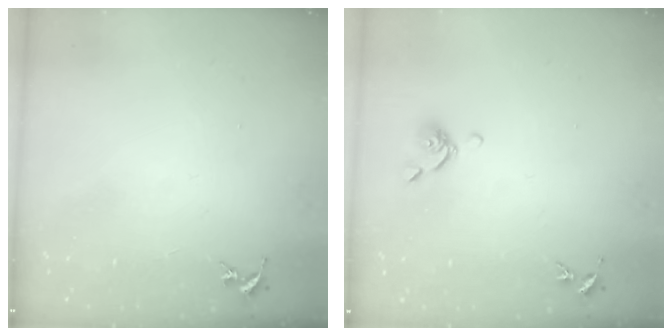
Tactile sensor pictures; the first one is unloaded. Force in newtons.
{"total": 6.8, "press": 6.7, "slide": 0.9}